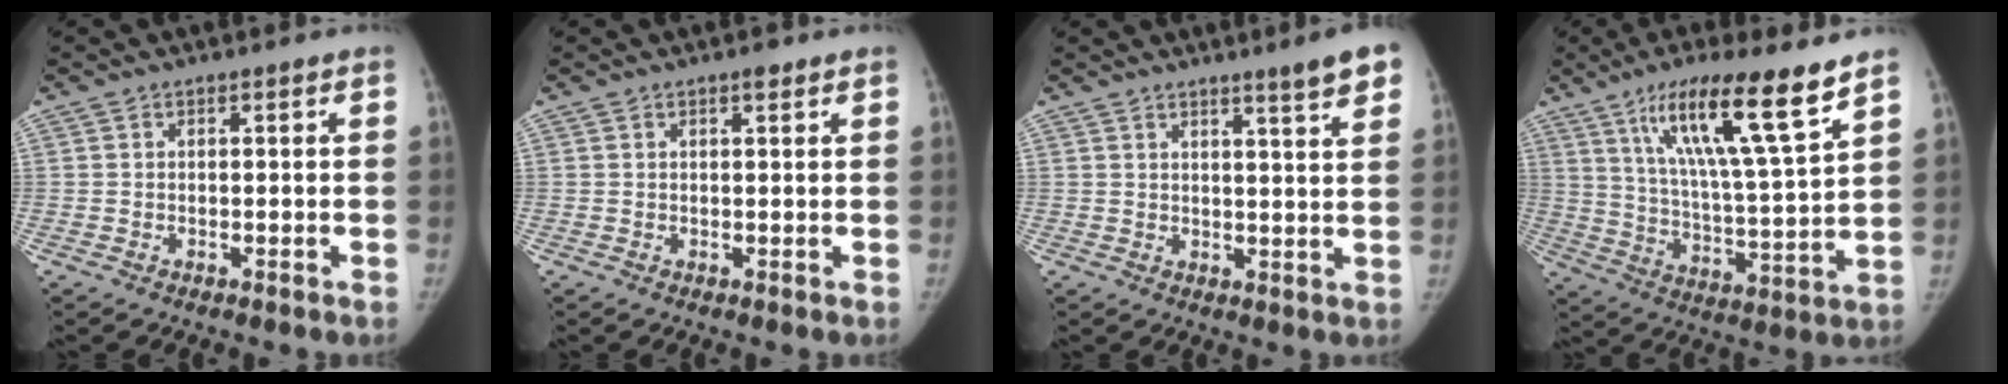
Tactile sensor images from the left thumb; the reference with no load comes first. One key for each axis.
{"total": 1.4, "fx": 0.9, "fy": 0.4, "fz": 1.0, "tx": -0.013, "ty": -0.003, "tz": 0.013}
{"total": 6.7, "fx": 4.4, "fy": 0.4, "fz": 5.1, "tx": -0.061, "ty": -0.024, "tz": 0.057}
{"total": 18.4, "fx": 11.3, "fy": 1.9, "fz": 14.5, "tx": -0.234, "ty": -0.052, "tz": 0.195}